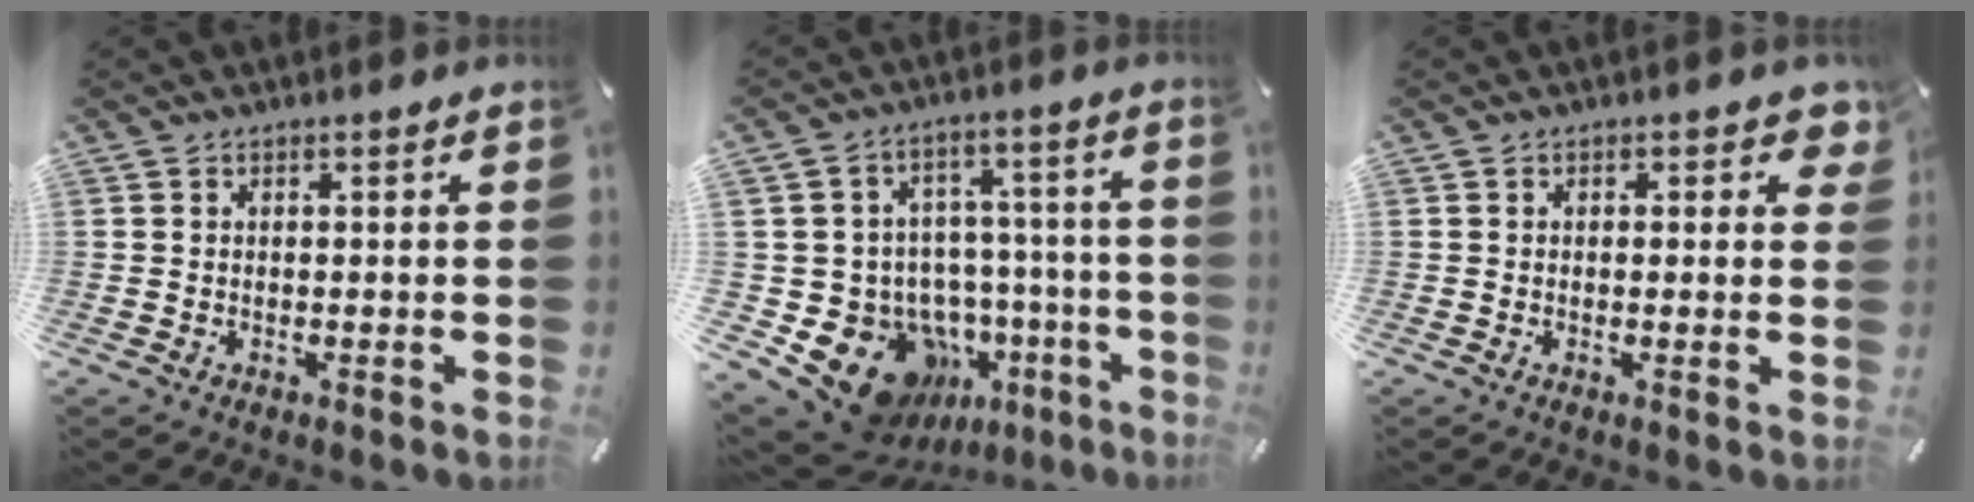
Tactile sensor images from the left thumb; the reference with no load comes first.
{"total": 16.1, "force": [-7.7, 12.2, 7.2], "torque": [-0.108, 0.037, -0.098]}
{"total": 2.4, "force": [0.8, 1.2, 1.9], "torque": [-0.018, -0.004, 0.006]}